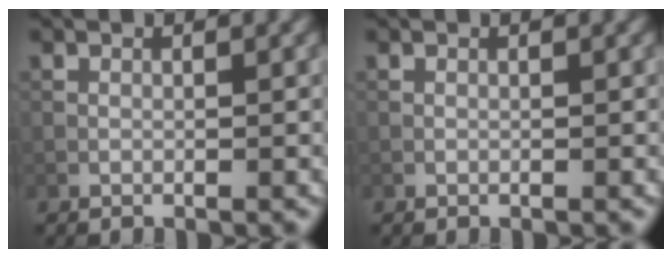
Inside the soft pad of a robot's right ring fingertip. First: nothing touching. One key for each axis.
{"total": 0.0}